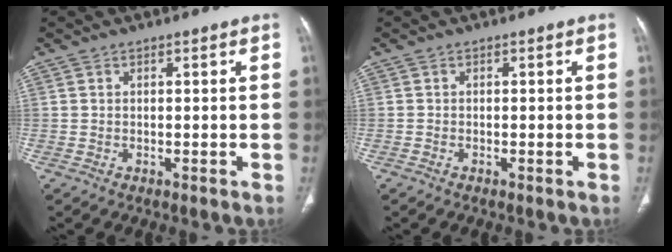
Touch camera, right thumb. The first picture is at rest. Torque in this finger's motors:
{"motor_torque": [-0.11, -0.11, 0.54, -0.34, -0.06]}